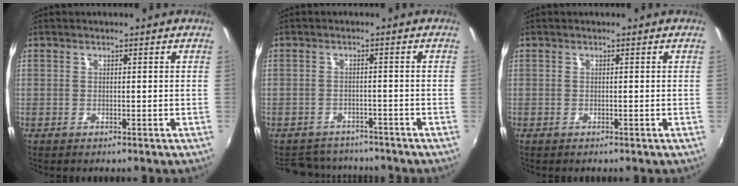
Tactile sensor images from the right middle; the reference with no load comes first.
{"total": 9.4, "force": [-8.3, 3.8, 2.2], "torque": [-0.059, 0.007, -0.119]}
{"total": 0.0}